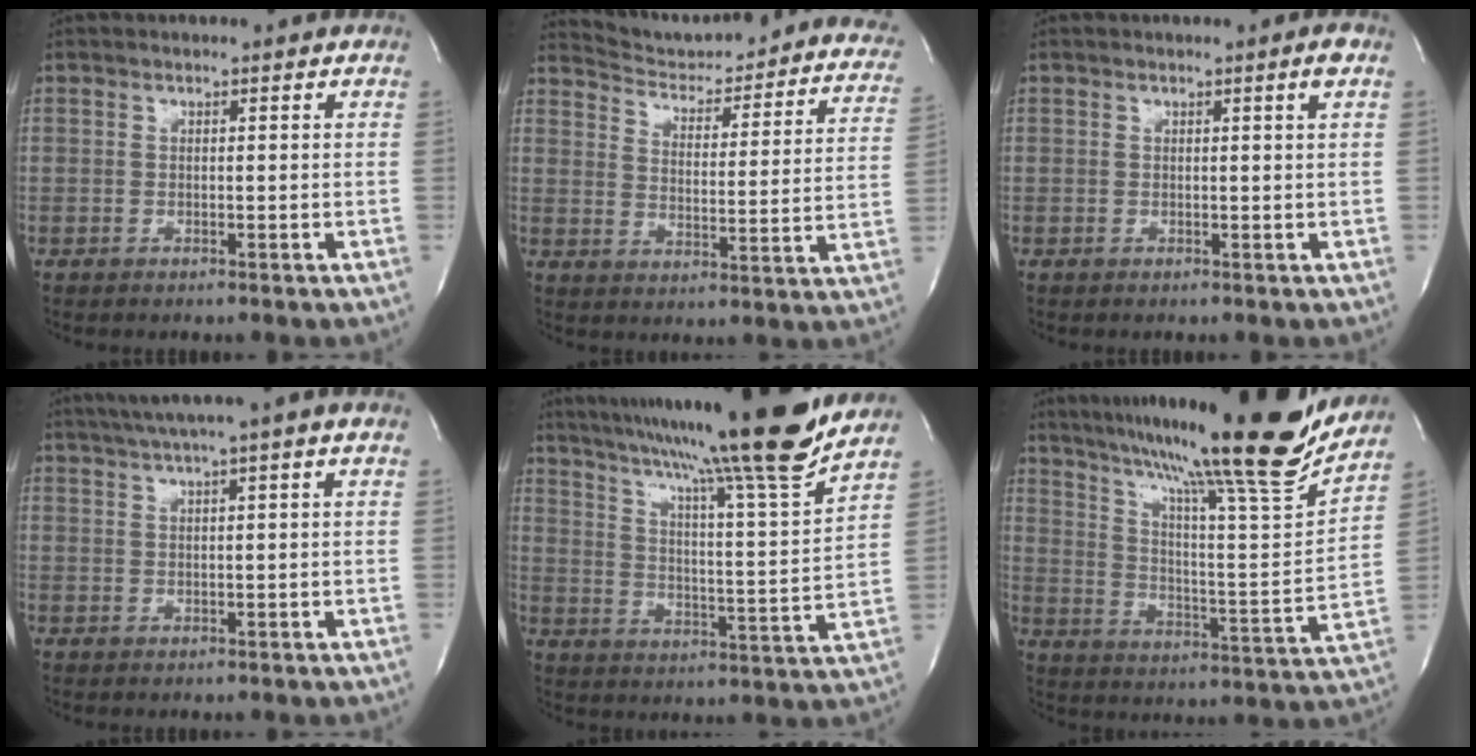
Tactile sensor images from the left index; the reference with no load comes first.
{"total": 22.1, "force": [20.3, 4.8, 7.3], "torque": [-0.087, -0.057, 0.244]}
{"total": 1.4, "force": [0.6, -0.4, 1.2], "torque": [-0.020, -0.004, 0.010]}
{"total": 7.7, "force": [5.8, -1.2, 4.9], "torque": [-0.082, 0.029, 0.081]}
{"total": 23.5, "force": [20.1, -1.8, 12.0], "torque": [-0.204, -0.045, 0.290]}
{"total": 26.7, "force": [22.1, -0.1, 14.9], "torque": [-0.251, -0.055, 0.320]}